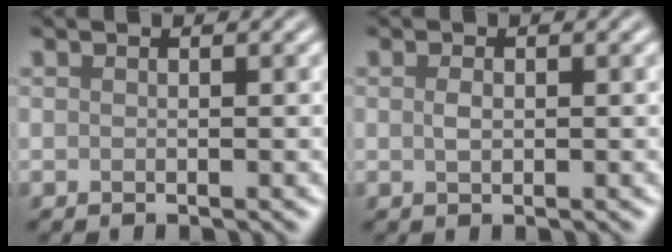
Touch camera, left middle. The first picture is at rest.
{"total": 1.1, "force": [0.1, 0.7, 0.8], "torque": [-0.020, 0.000, 0.002]}